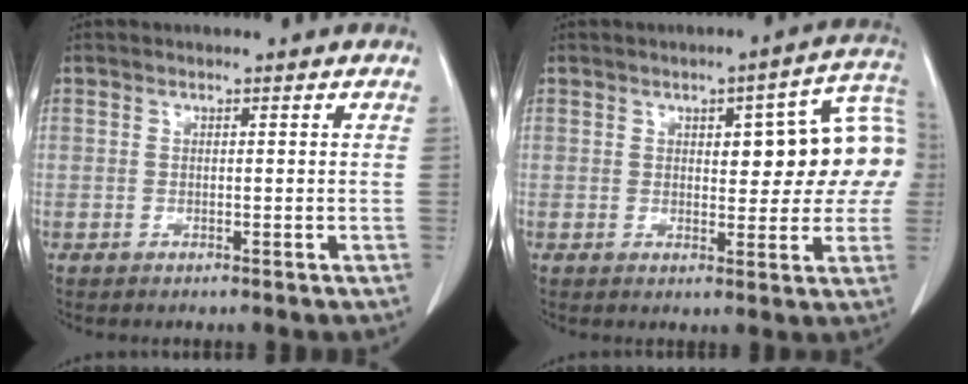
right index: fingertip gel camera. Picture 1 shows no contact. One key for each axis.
{"total": 12.3, "fx": 1.9, "fy": 4.3, "fz": 11.4, "tx": -0.133, "ty": 0.034, "tz": 0.022}